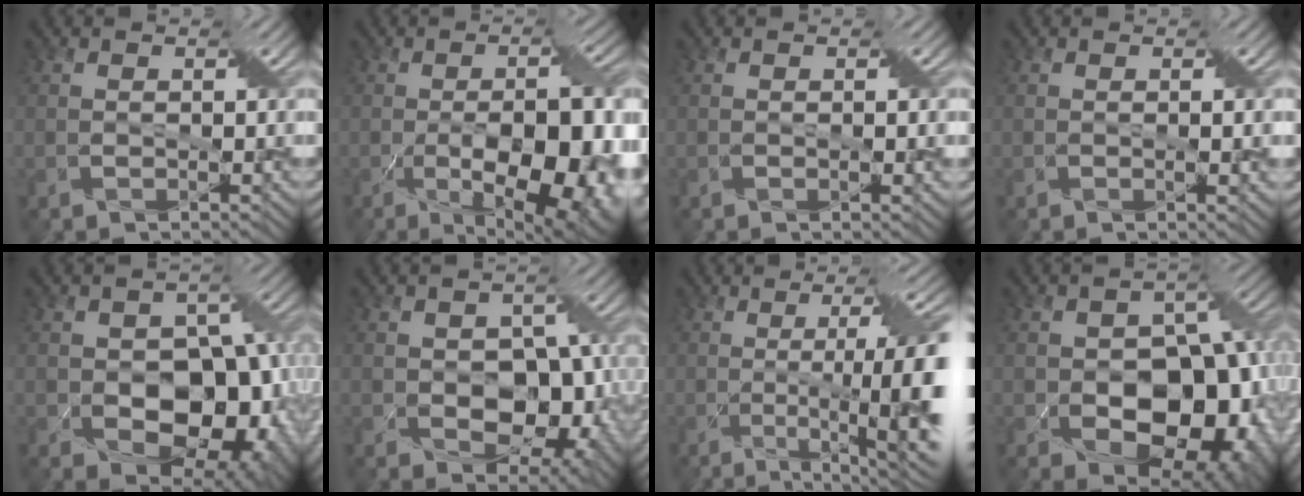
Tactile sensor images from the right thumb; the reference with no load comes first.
{"total": 15.0, "force": [-4.0, 6.2, 13.0], "torque": [-0.181, -0.015, -0.050]}
{"total": 1.4, "force": [0.0, 0.1, 1.4], "torque": [-0.023, -0.001, -0.001]}
{"total": 1.8, "force": [0.0, 0.2, 1.7], "torque": [-0.029, 0.000, 0.000]}
{"total": 14.2, "force": [-2.7, 9.8, 9.9], "torque": [-0.110, -0.007, -0.027]}
{"total": 9.1, "force": [-1.7, 6.4, 6.3], "torque": [-0.093, -0.015, -0.021]}
{"total": 13.9, "force": [-1.6, 3.2, 13.4], "torque": [-0.178, -0.001, -0.014]}
{"total": 15.4, "force": [-3.9, 10.6, 10.4], "torque": [-0.115, -0.011, -0.048]}